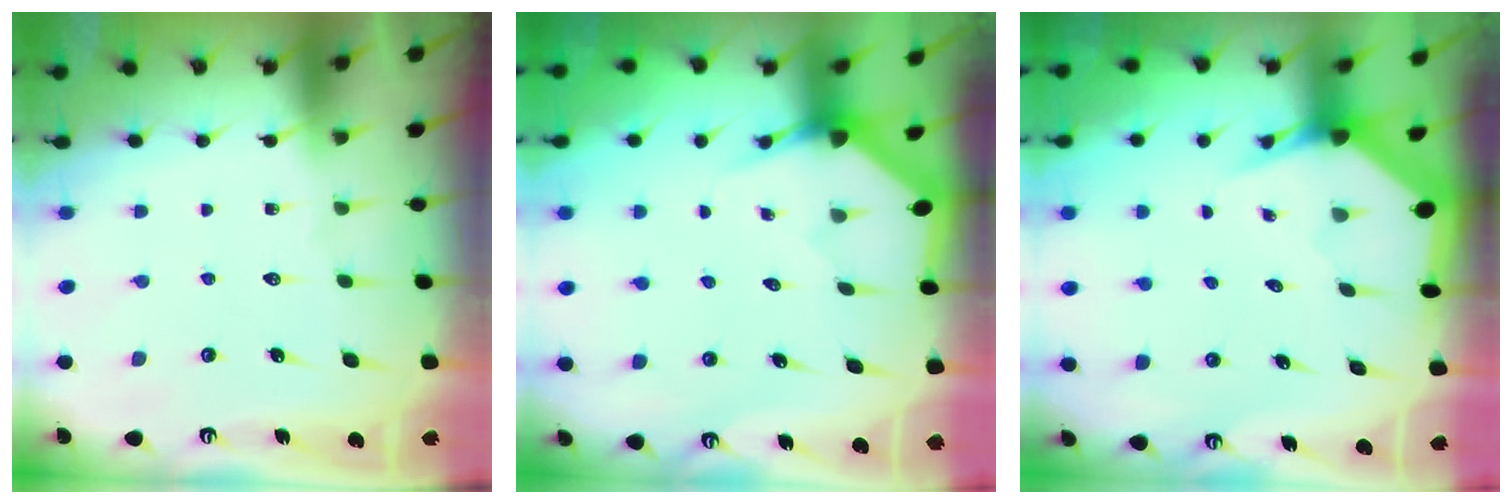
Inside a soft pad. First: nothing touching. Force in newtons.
{"total": 3.4, "press": 3.4, "slide": 0.1}
{"total": 3.5, "press": 3.5, "slide": 0.4}